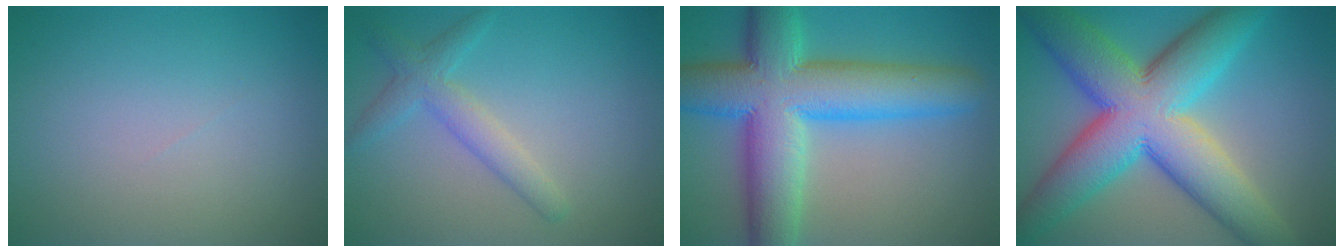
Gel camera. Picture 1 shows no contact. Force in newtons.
{"total": 1.9, "press": 1.9, "slide": 0.2}
{"total": 12.1, "press": 12.1, "slide": 0.3}
{"total": 13.6, "press": 13.6, "slide": 0.4}